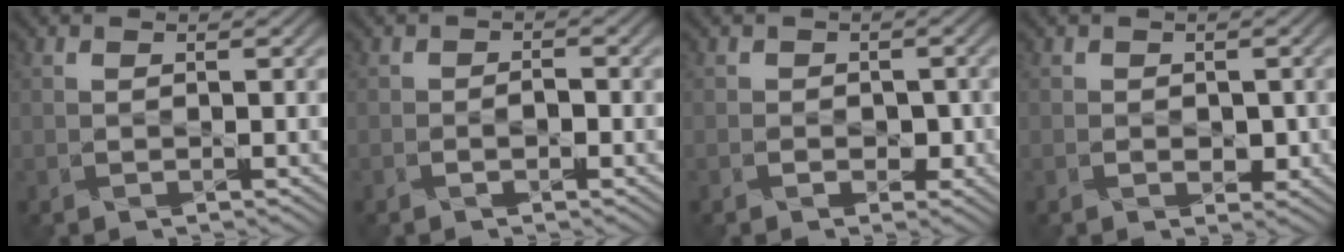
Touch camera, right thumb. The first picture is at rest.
{"total": 1.8, "force": [-1.1, 1.0, 1.0], "torque": [-0.009, 0.000, -0.021]}
{"total": 2.5, "force": [-1.2, 2.1, 0.8], "torque": [-0.005, -0.007, -0.021]}
{"total": 1.8, "force": [-0.7, 1.5, 0.7], "torque": [-0.008, -0.012, -0.012]}